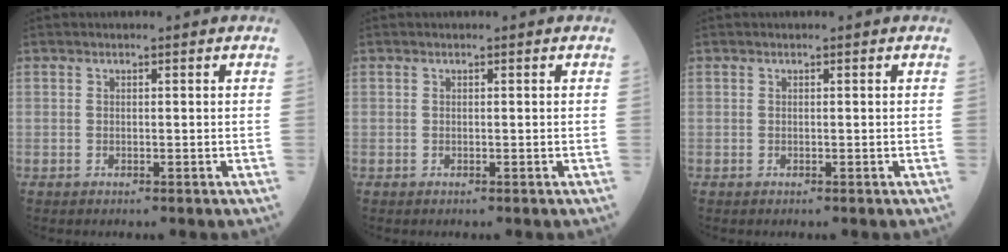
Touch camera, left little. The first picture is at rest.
{"total": 0.0}
{"total": 0.0}